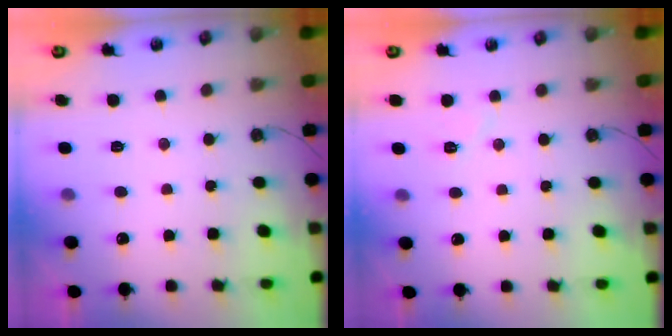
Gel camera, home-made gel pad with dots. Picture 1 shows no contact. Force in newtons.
{"total": 5.6, "press": 4.9, "slide": 2.7}